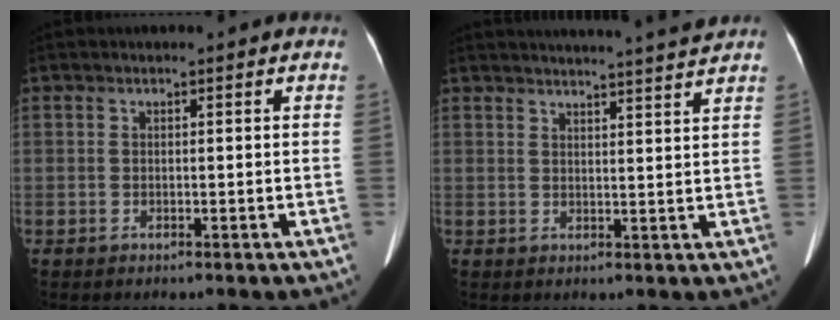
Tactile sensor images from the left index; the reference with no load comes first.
{"total": 12.4, "force": [11.7, -1.3, 3.9], "torque": [-0.060, -0.014, 0.143]}